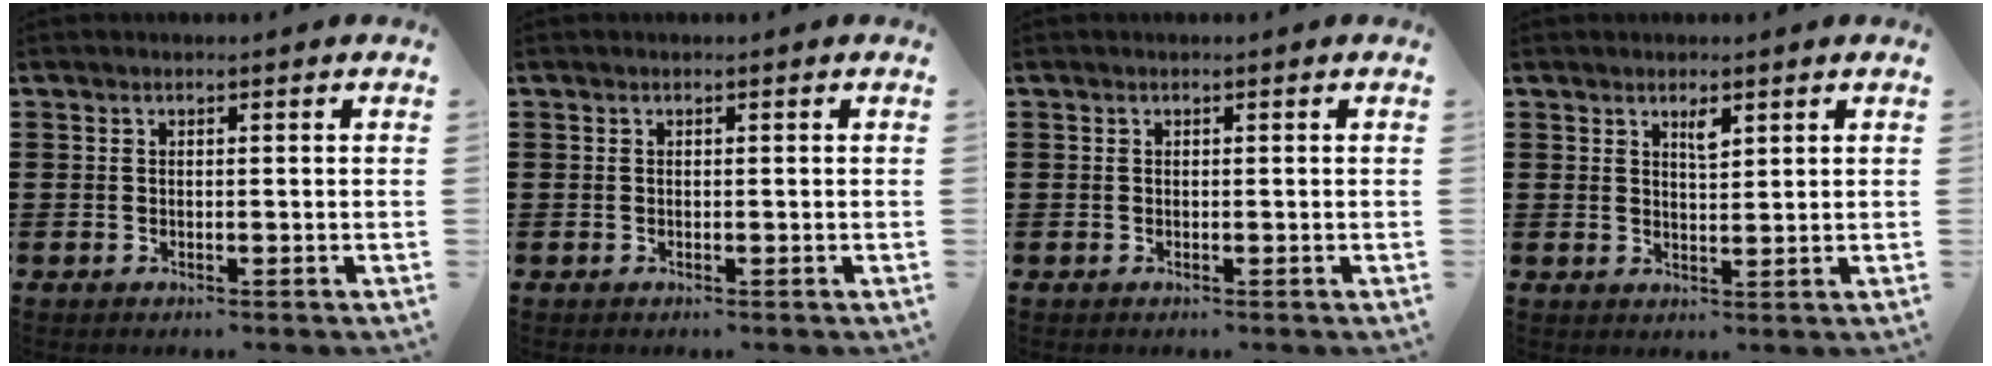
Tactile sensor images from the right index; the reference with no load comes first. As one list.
[{"total": 0.0}, {"total": 0.0}, {"total": 2.3, "force": [1.5, 0.7, 1.6], "torque": [-0.019, -0.003, 0.022]}]